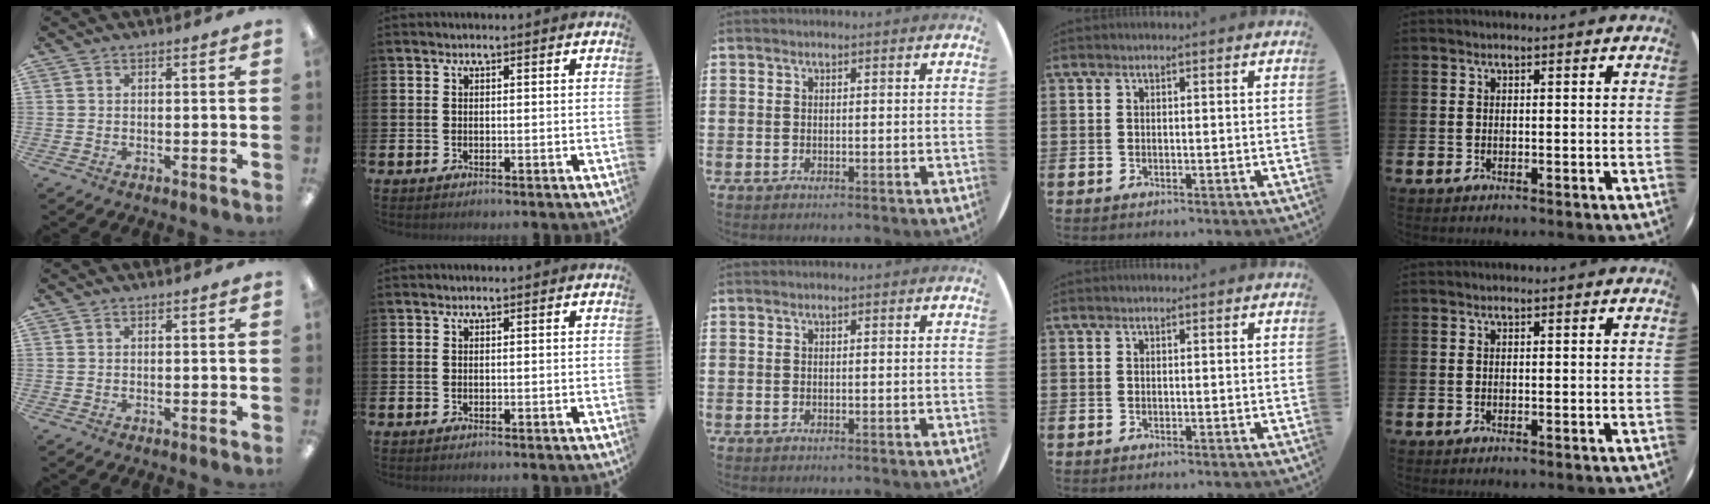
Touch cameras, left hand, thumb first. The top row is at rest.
{}